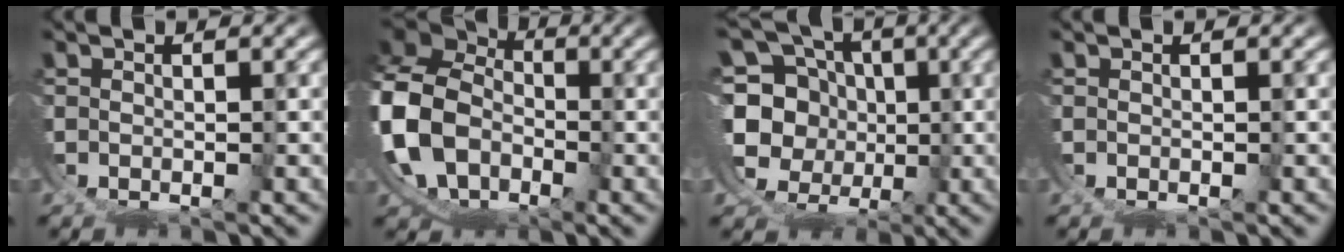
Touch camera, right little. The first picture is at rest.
{"total": 13.5, "force": [0.9, 12.0, 6.1], "torque": [-0.186, -0.033, 0.014]}
{"total": 14.1, "force": [0.4, 13.1, 5.3], "torque": [-0.135, -0.058, 0.010]}
{"total": 0.0}